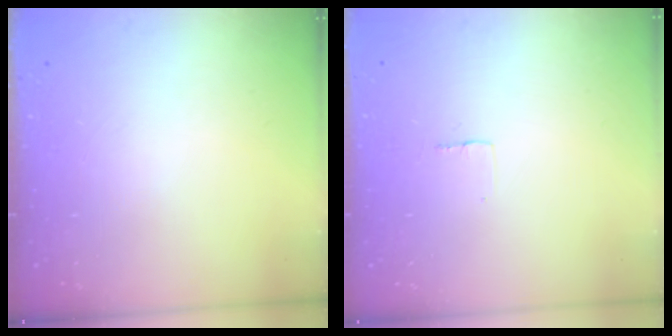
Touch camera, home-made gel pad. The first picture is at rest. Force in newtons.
{"total": 2.4, "press": 2.4, "slide": 0.1}